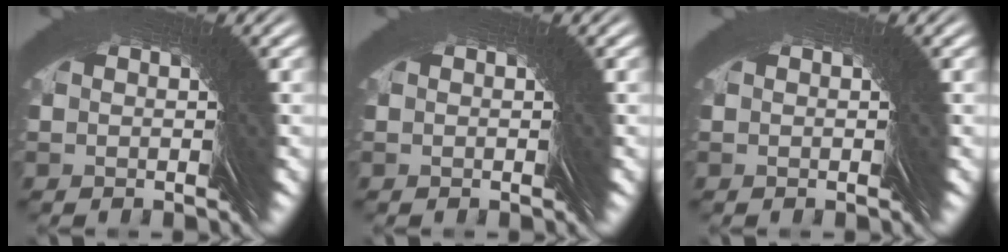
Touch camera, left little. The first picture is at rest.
{"total": 0.0}
{"total": 0.0}